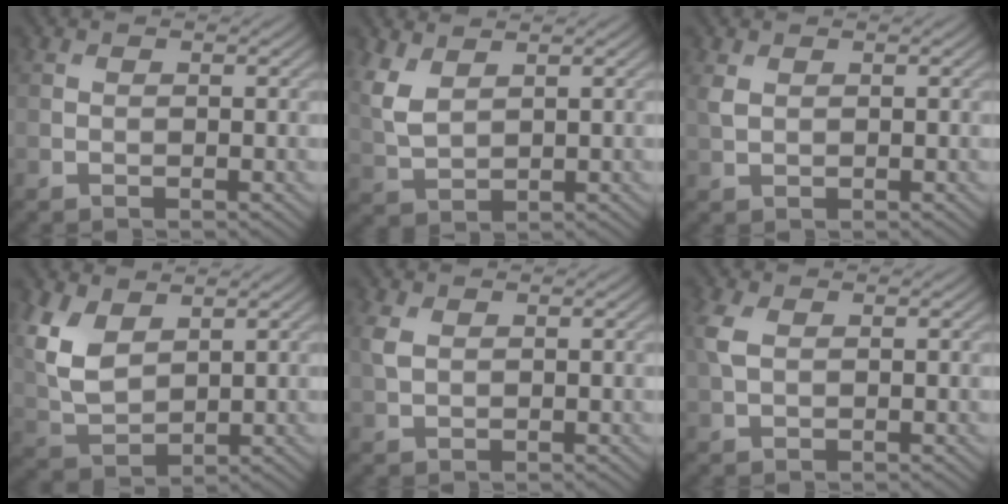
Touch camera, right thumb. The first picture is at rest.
{"total": 4.3, "force": [2.3, 2.1, 3.0], "torque": [-0.086, 0.001, 0.051]}
{"total": 1.5, "force": [0.6, 0.9, 1.0], "torque": [-0.032, 0.001, 0.015]}
{"total": 7.7, "force": [3.5, 4.4, 5.3], "torque": [-0.142, 0.002, 0.074]}
{"total": 2.1, "force": [0.7, 1.3, 1.5], "torque": [-0.048, 0.003, 0.016]}
{"total": 2.9, "force": [0.8, 1.7, 2.2], "torque": [-0.068, 0.007, 0.014]}